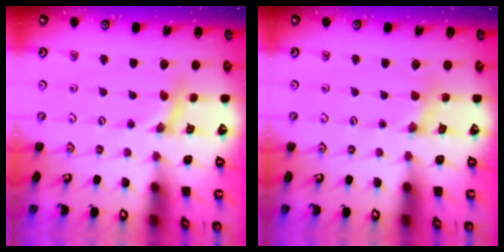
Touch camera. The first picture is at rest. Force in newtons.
{"total": 1.3, "press": 1.2, "slide": 0.3}